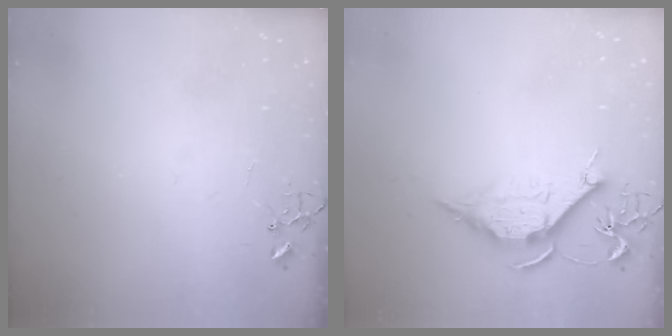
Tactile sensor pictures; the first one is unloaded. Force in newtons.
{"total": 10.9, "press": 10.9, "slide": 0.3}